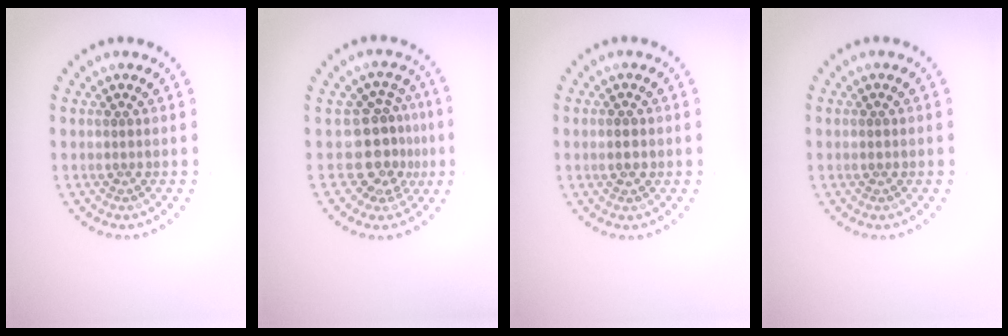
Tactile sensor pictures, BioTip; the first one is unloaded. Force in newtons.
{"total": 3.9, "press": 3.0, "slide": 2.5}
{"total": 1.8, "press": 1.8, "slide": 0.1}
{"total": 0.6, "press": 0.6, "slide": 0.0}